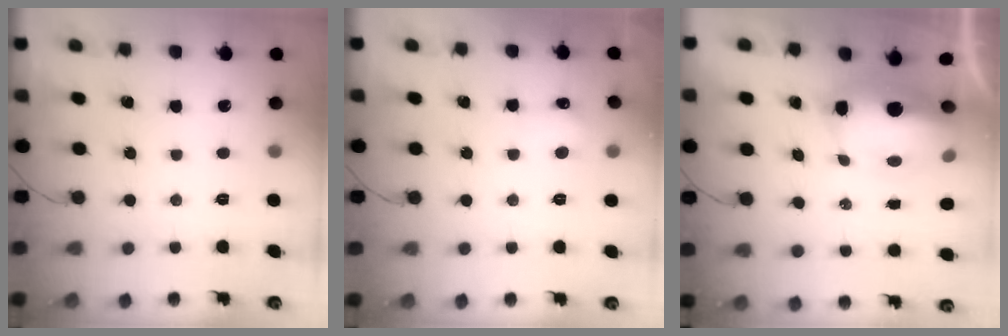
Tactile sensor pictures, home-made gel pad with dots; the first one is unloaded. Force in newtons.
{"total": 4.3, "press": 4.2, "slide": 1.3}
{"total": 13.6, "press": 13.3, "slide": 2.6}